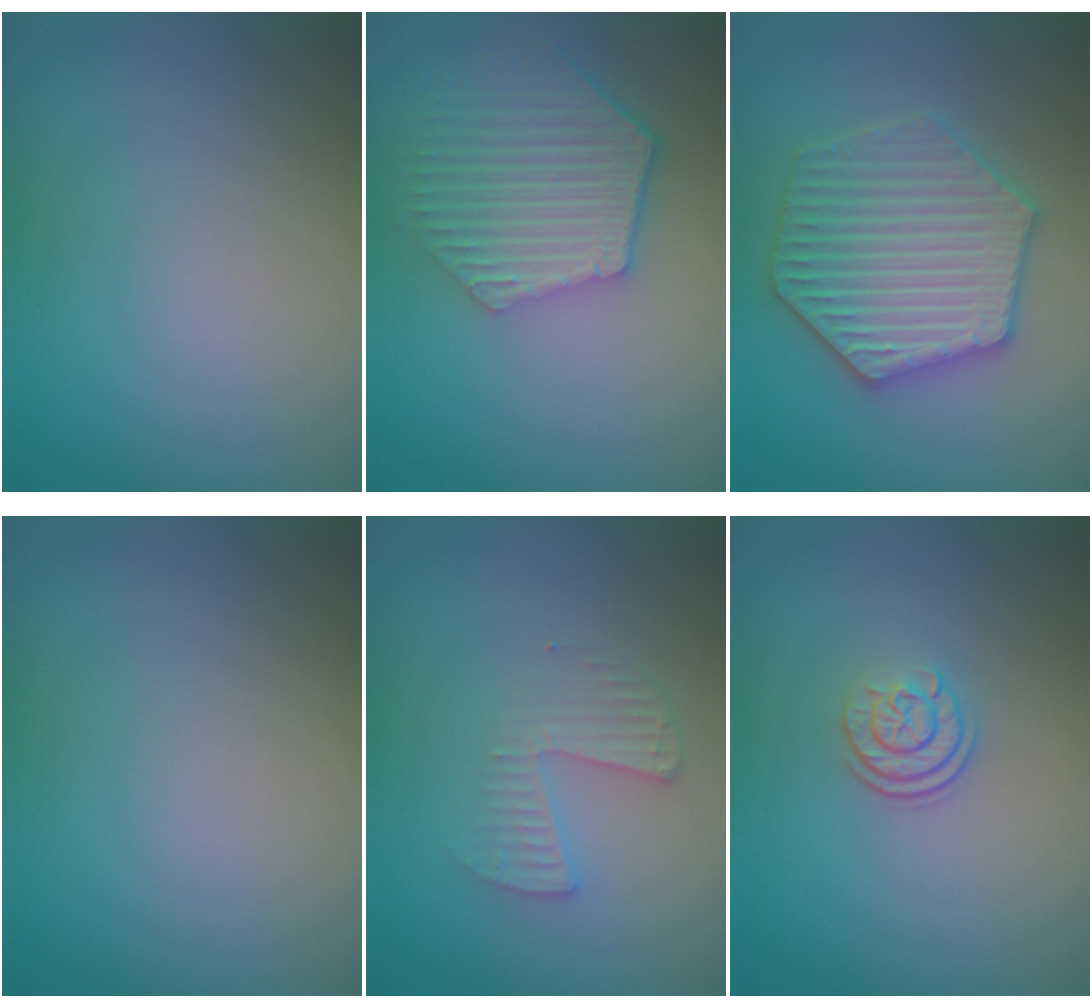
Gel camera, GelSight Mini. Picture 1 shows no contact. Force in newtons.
{"total": 5.9, "press": 4.8, "slide": 3.5}
{"total": 6.3, "press": 6.2, "slide": 1.0}
{"total": 0.0}
{"total": 2.1, "press": 2.0, "slide": 0.1}
{"total": 2.4, "press": 1.8, "slide": 1.6}